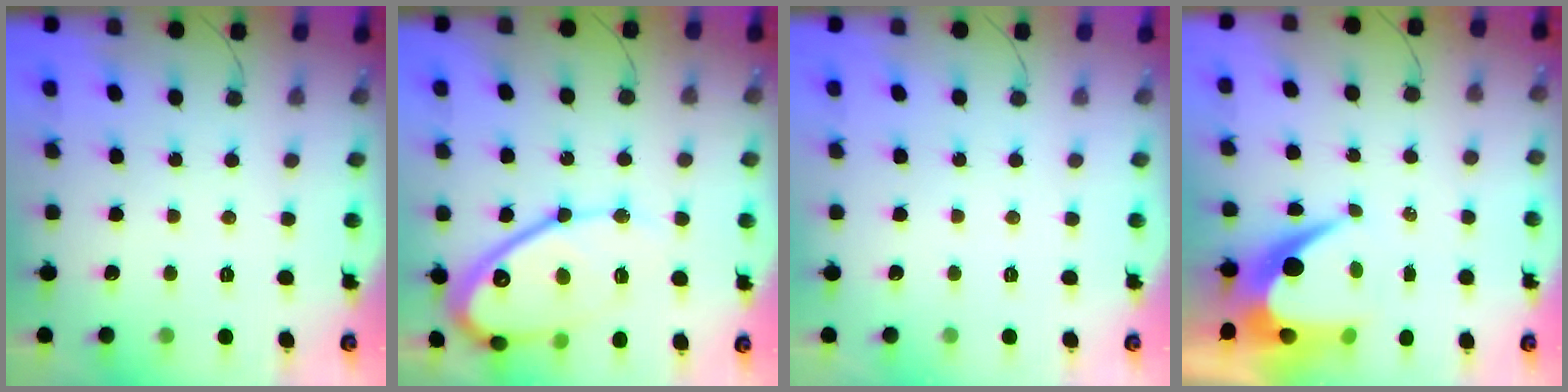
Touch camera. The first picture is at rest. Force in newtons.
{"total": 17.7, "press": 17.6, "slide": 1.6}
{"total": 0.0}
{"total": 8.9, "press": 8.9, "slide": 0.4}